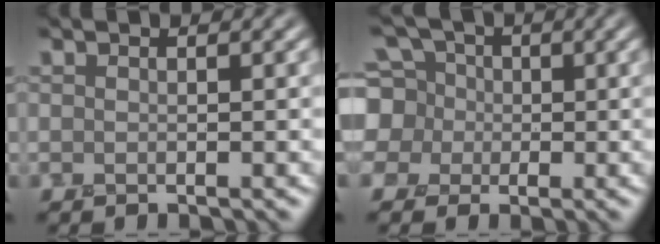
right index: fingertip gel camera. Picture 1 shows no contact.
{"total": 8.1, "force": [1.7, 7.5, 2.7], "torque": [-0.071, 0.040, 0.000]}